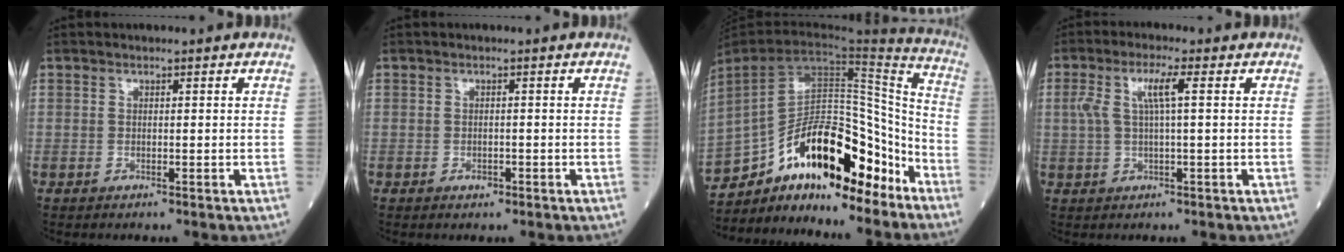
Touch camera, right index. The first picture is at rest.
{"total": 0.8, "force": [-0.4, 0.4, 0.6], "torque": [-0.009, 0.000, -0.004]}
{"total": 22.5, "force": [-16.3, 7.1, 13.8], "torque": [-0.240, 0.022, -0.265]}
{"total": 4.8, "force": [1.2, 0.4, 4.6], "torque": [-0.099, 0.016, 0.027]}